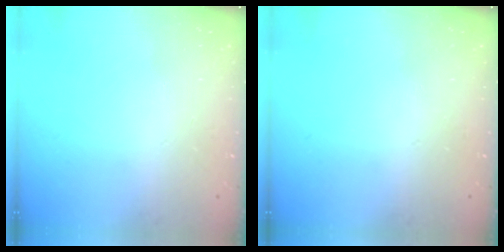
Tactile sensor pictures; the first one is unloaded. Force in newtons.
{"total": 0.0}